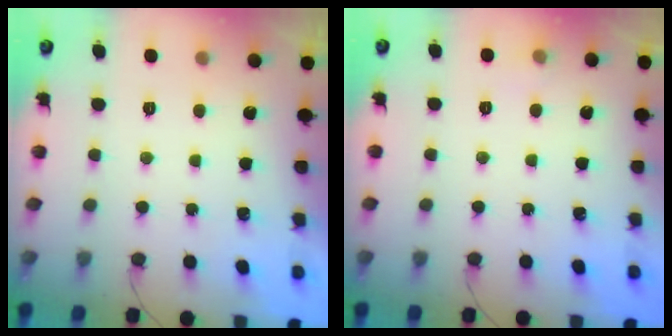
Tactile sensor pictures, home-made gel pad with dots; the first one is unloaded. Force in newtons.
{"total": 7.9, "press": 3.6, "slide": 7.0}